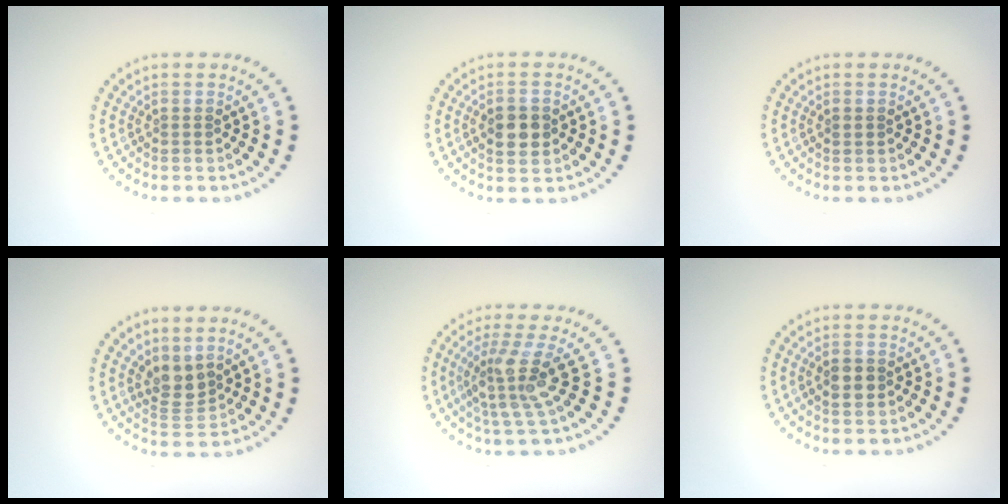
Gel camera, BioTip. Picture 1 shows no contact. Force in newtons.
{"total": 3.0, "press": 3.0, "slide": 0.1}
{"total": 0.7, "press": 0.7, "slide": 0.1}
{"total": 2.7, "press": 2.2, "slide": 1.5}
{"total": 4.1, "press": 3.0, "slide": 2.7}
{"total": 2.1, "press": 2.1, "slide": 0.0}